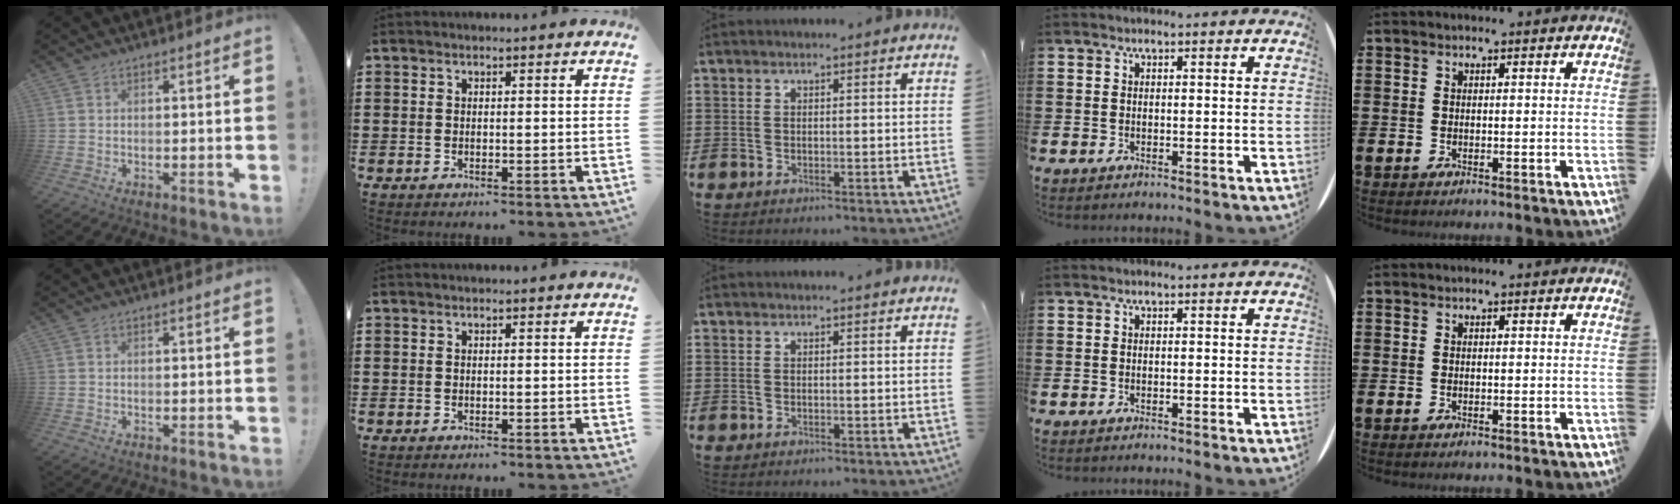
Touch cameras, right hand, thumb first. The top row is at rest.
{}